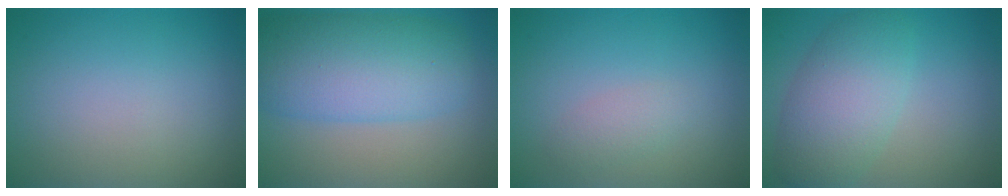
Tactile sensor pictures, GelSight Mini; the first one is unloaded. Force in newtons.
{"total": 8.2, "press": 8.2, "slide": 0.2}
{"total": 1.3, "press": 1.3, "slide": 0.0}
{"total": 5.6, "press": 5.6, "slide": 0.2}